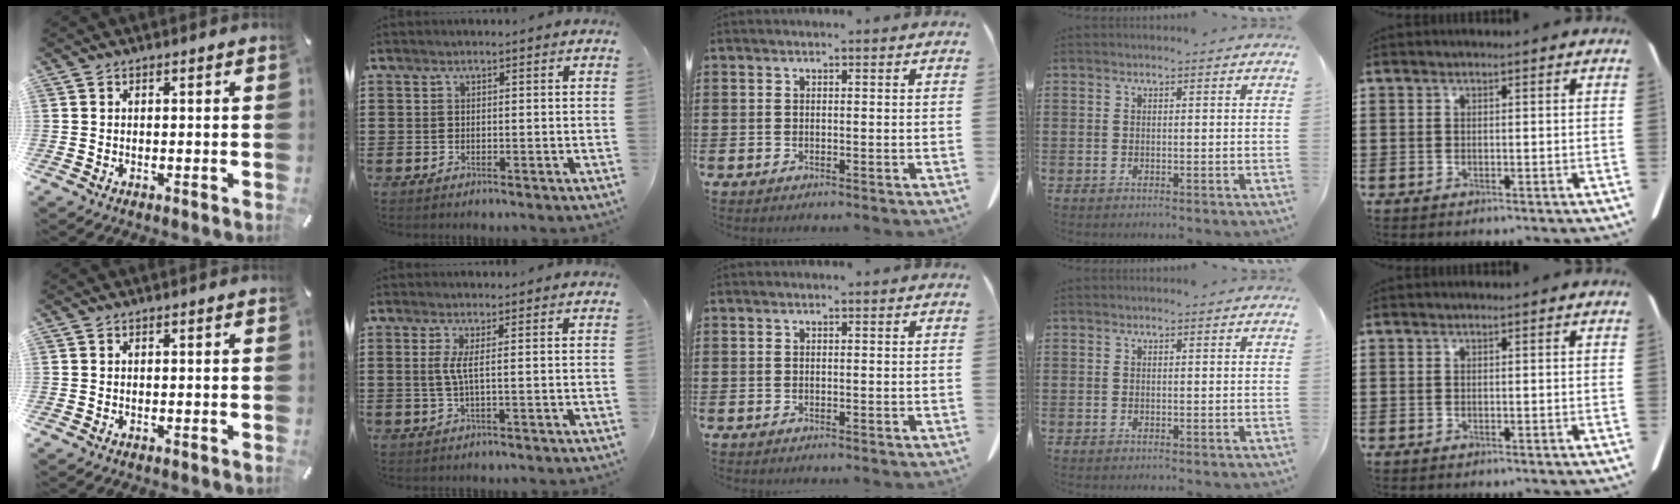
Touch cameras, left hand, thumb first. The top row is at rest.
{"index": {"total": 2.6, "force": [0.2, -0.4, 2.6], "torque": [-0.058, -0.010, 0.001]}}